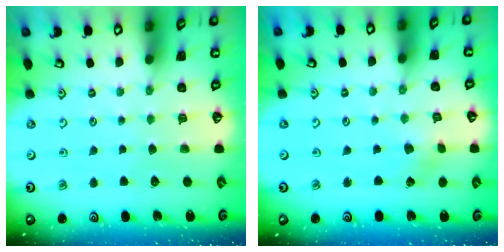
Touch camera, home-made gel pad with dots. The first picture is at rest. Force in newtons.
{"total": 1.7, "press": 1.7, "slide": 0.3}